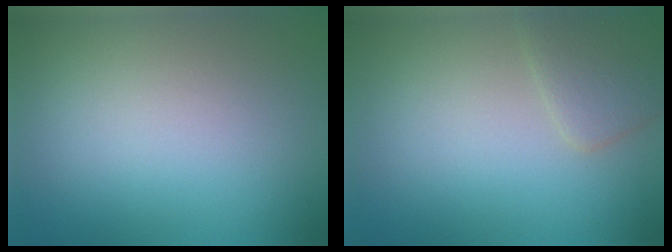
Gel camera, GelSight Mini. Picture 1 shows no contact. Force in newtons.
{"total": 2.6, "press": 2.6, "slide": 0.1}